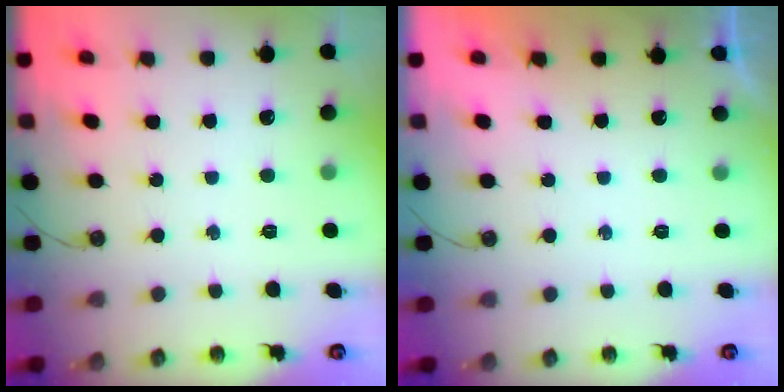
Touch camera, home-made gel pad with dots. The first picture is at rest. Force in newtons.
{"total": 0.0}